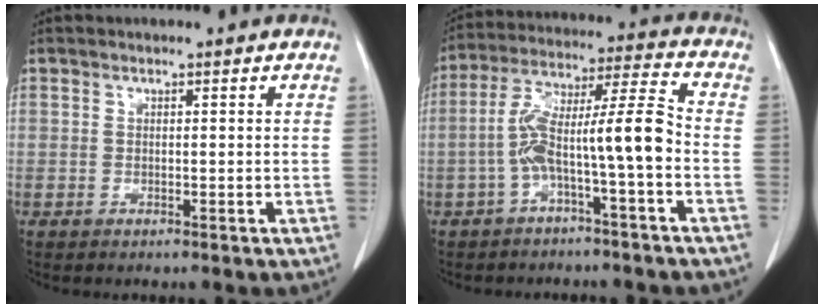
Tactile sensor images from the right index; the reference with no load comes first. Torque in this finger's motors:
{"motor_torque": [0.78, -0.48, 0.46, 0.16]}